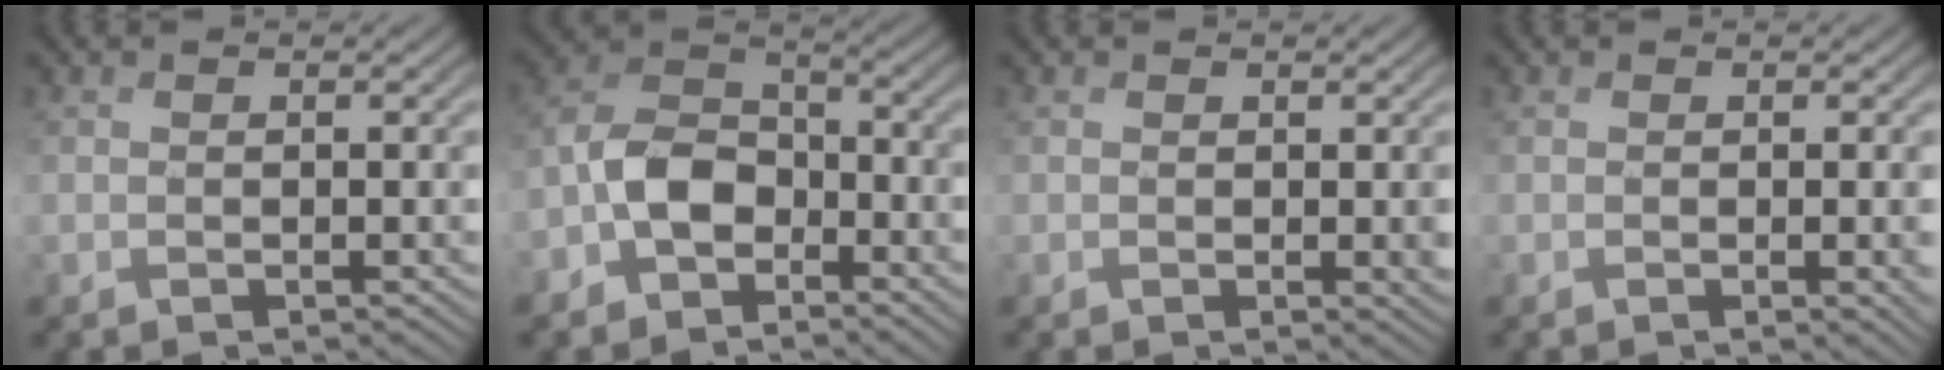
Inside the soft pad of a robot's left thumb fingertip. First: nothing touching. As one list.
[{"total": 7.0, "force": [-3.8, 4.5, 3.7], "torque": [-0.076, 0.009, -0.095]}, {"total": 1.0, "force": [0.3, 0.4, 0.8], "torque": [-0.010, -0.004, 0.006]}, {"total": 2.7, "force": [-0.3, 0.6, 2.7], "torque": [-0.038, 0.001, -0.005]}]